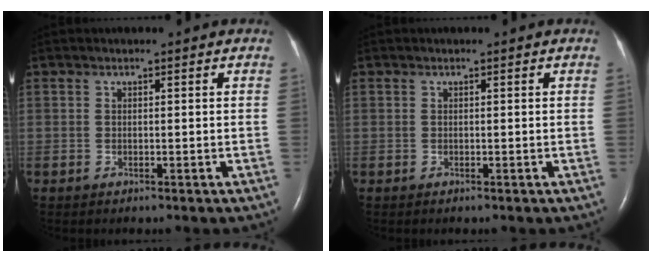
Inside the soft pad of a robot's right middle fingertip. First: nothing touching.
{"total": 0.0}